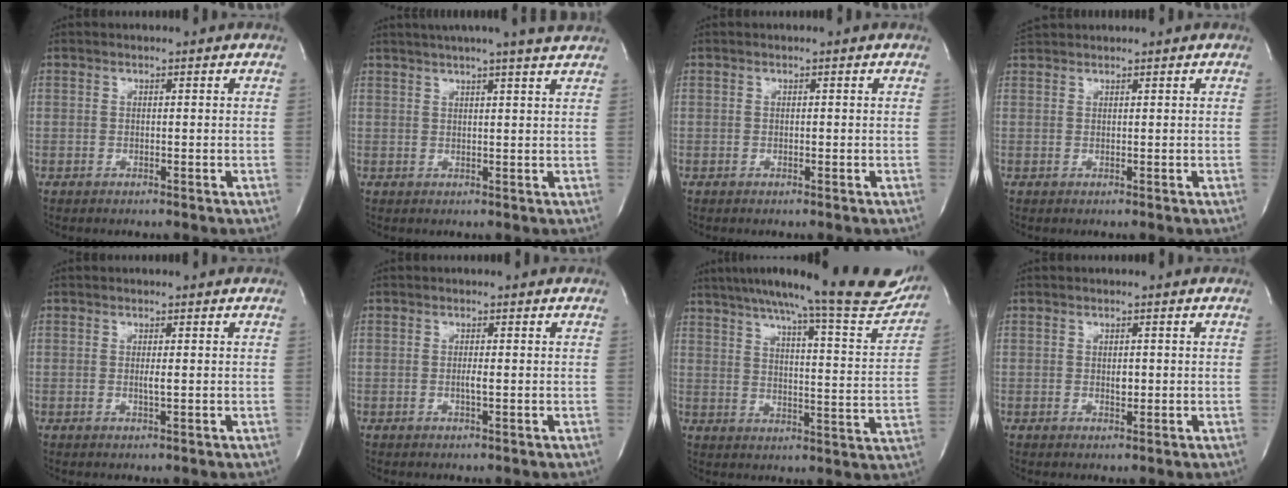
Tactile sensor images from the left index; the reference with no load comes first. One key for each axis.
{"total": 10.8, "fx": 9.3, "fy": -0.9, "fz": 5.4, "tx": -0.089, "ty": 0.012, "tz": 0.108}
{"total": 0.0}
{"total": 2.1, "fx": 2.0, "fy": -0.2, "fz": 0.2, "tx": -0.007, "ty": 0.023, "tz": 0.044}
{"total": 1.1, "fx": 0.0, "fy": 0.0, "fz": 1.1, "tx": -0.027, "ty": -0.003, "tz": 0.001}
{"total": 1.2, "fx": -0.2, "fy": -0.1, "fz": 1.2, "tx": -0.026, "ty": -0.002, "tz": -0.003}
{"total": 22.2, "fx": 19.5, "fy": 1.9, "fz": 10.4, "tx": -0.149, "ty": -0.041, "tz": 0.246}
{"total": 1.3, "fx": 0.0, "fy": 0.7, "fz": 1.2, "tx": -0.018, "ty": -0.001, "tz": 0.003}